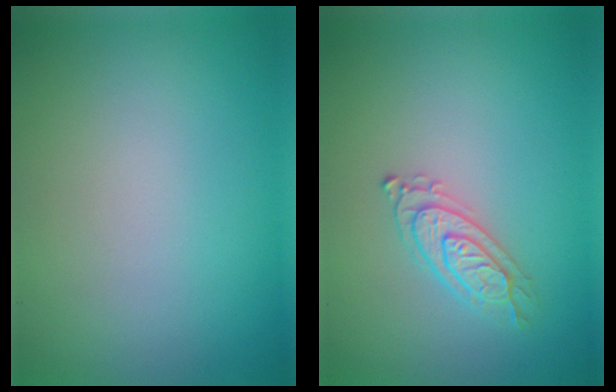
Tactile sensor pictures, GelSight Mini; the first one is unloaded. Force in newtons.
{"total": 2.4, "press": 2.4, "slide": 0.3}